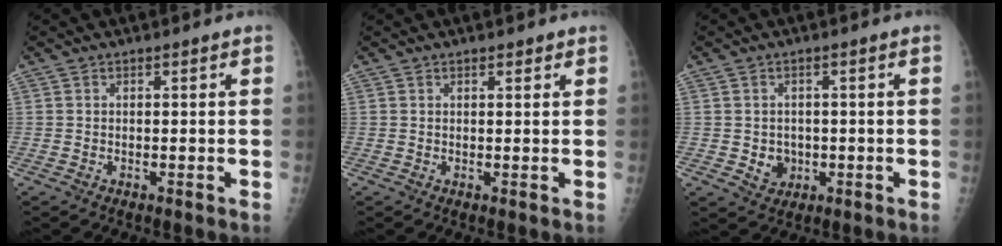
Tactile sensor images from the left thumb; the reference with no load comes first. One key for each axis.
{"total": 1.4, "fx": 1.0, "fy": 0.6, "fz": 0.8, "tx": -0.006, "ty": -0.005, "tz": 0.013}
{"total": 3.7, "fx": -0.5, "fy": 3.3, "fz": 1.6, "tx": -0.007, "ty": 0.001, "tz": 0.003}